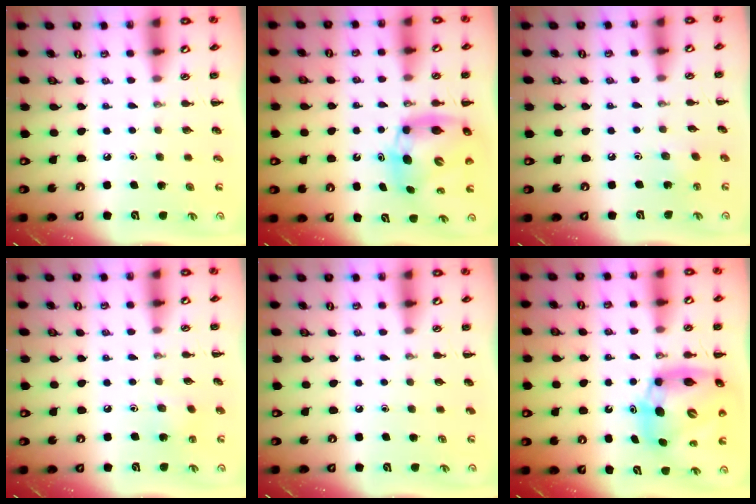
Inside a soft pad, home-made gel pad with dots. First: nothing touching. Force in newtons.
{"total": 9.3, "press": 9.0, "slide": 2.3}
{"total": 3.0, "press": 2.8, "slide": 0.9}
{"total": 7.1, "press": 7.0, "slide": 1.2}
{"total": 0.0}
{"total": 12.3, "press": 11.8, "slide": 3.5}